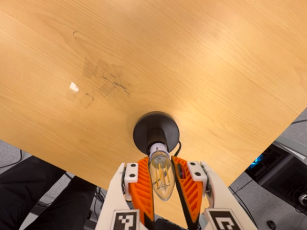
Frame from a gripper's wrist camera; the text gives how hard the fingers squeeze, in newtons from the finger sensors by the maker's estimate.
{"total": 11.5, "left": 11.0, "right": 12.1}